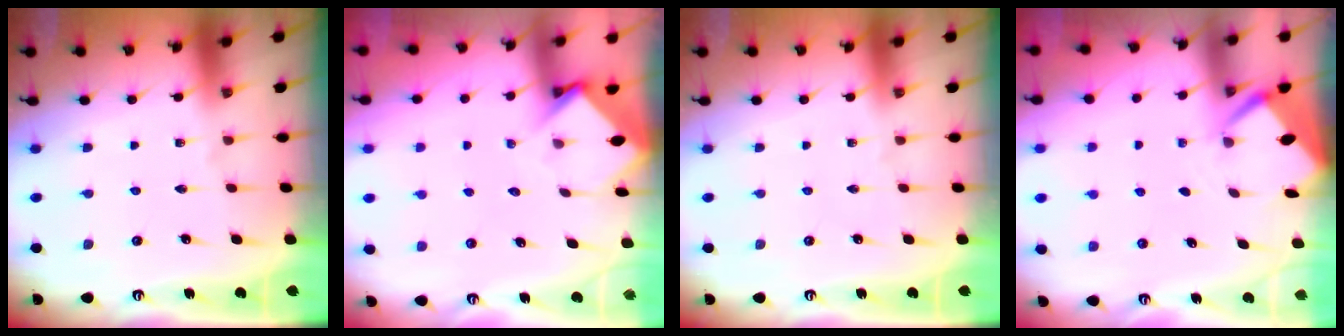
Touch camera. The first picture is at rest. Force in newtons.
{"total": 3.8, "press": 3.8, "slide": 0.2}
{"total": 0.0}
{"total": 2.5, "press": 2.5, "slide": 0.0}